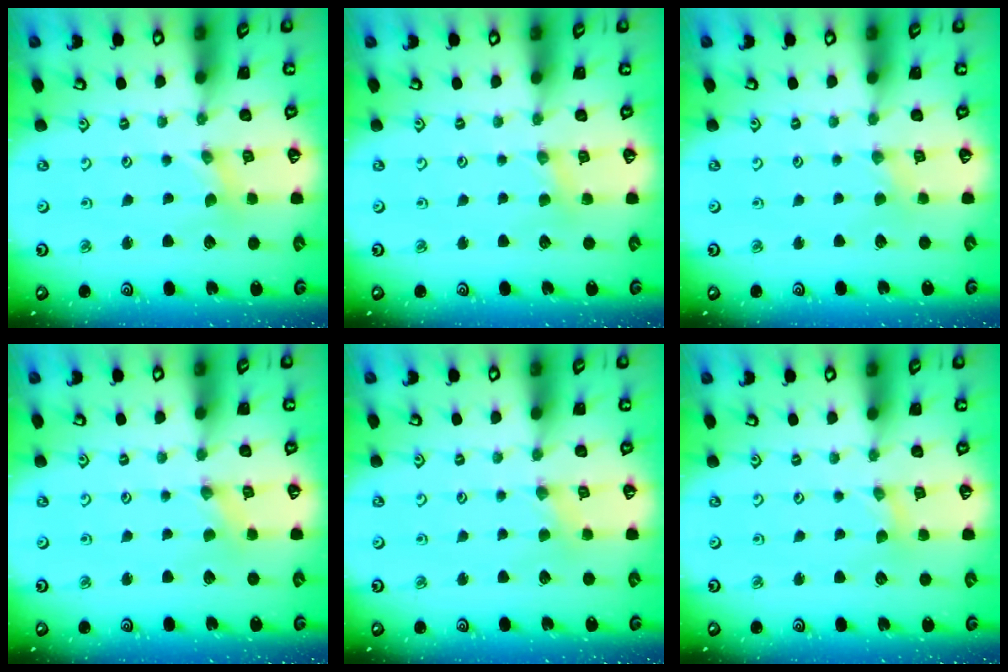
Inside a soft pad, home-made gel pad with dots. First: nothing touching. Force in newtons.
{"total": 2.5, "press": 2.5, "slide": 0.4}
{"total": 1.3, "press": 1.3, "slide": 0.2}
{"total": 0.0}
{"total": 2.3, "press": 2.3, "slide": 0.4}
{"total": 0.0}